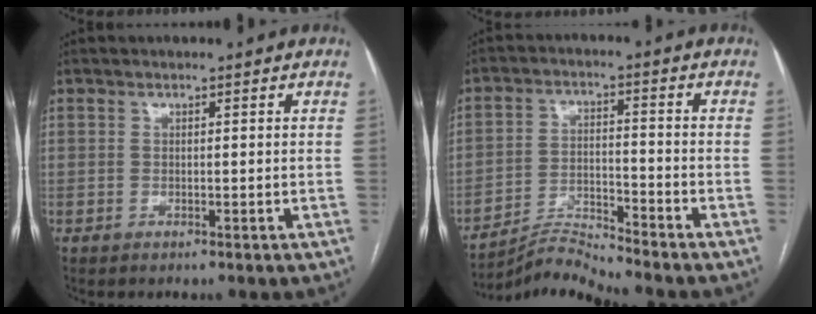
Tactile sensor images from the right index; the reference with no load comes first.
{"total": 7.0, "force": [-6.6, -2.5, -0.2], "torque": [-0.012, 0.001, -0.120]}